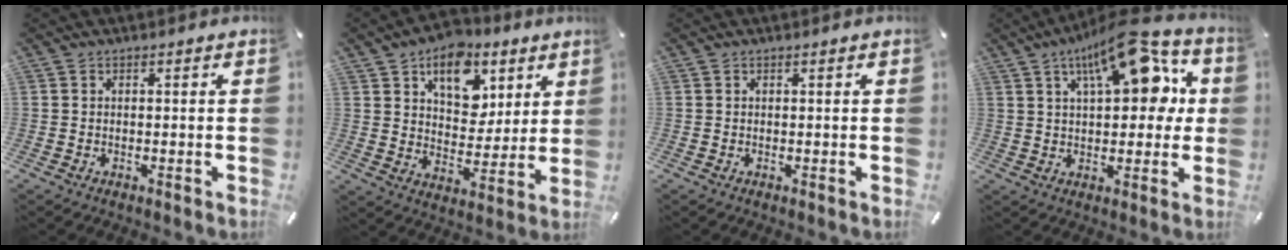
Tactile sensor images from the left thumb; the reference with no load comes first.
{"total": 13.2, "force": [7.3, 9.1, 6.2], "torque": [-0.090, -0.037, 0.131]}
{"total": 0.0}
{"total": 16.9, "force": [8.1, 7.6, 12.7], "torque": [-0.188, -0.026, 0.133]}